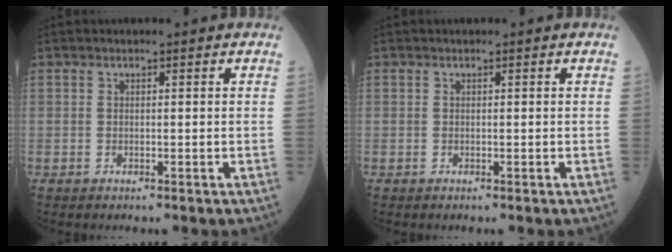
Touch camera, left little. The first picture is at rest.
{"total": 0.0}